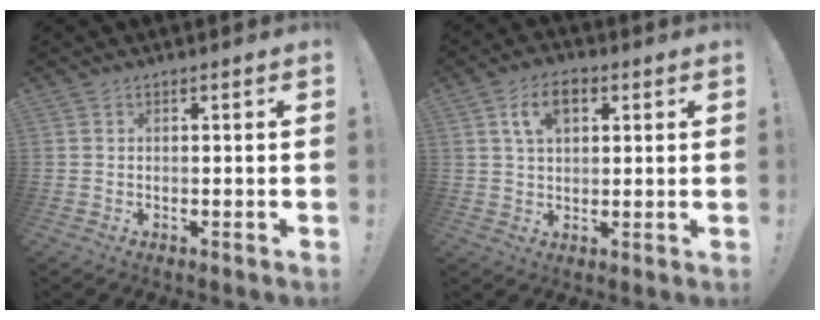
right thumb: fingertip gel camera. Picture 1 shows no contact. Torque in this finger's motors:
{"motor_torque": [0.87, 0.84, 0.60, 0.48, 0.01]}